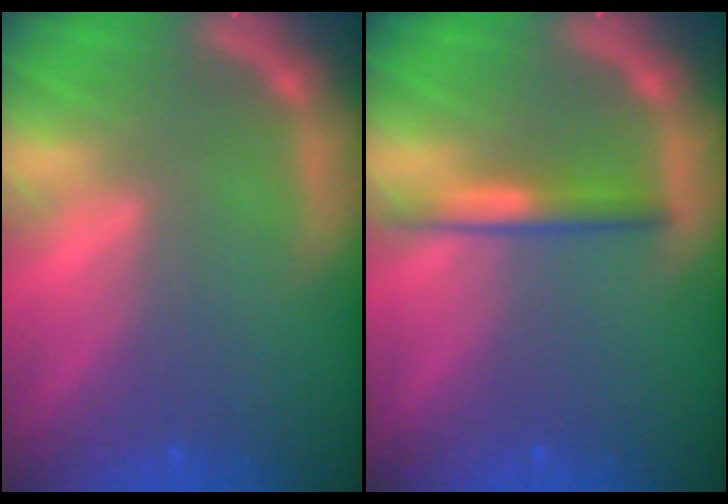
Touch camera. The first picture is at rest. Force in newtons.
{"total": 2.5}